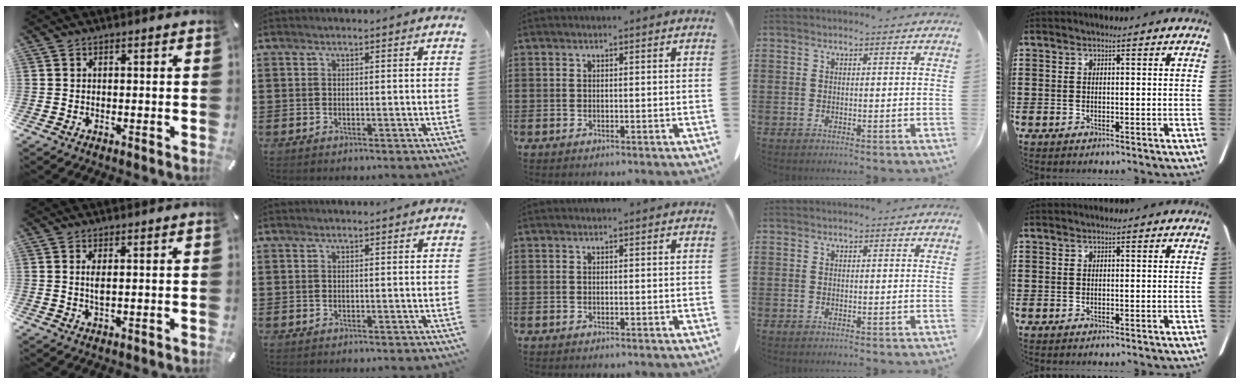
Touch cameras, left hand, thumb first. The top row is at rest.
{"thumb": {"total": 2.5, "force": [0.6, 0.6, 2.4], "torque": [-0.057, -0.001, 0.006]}}